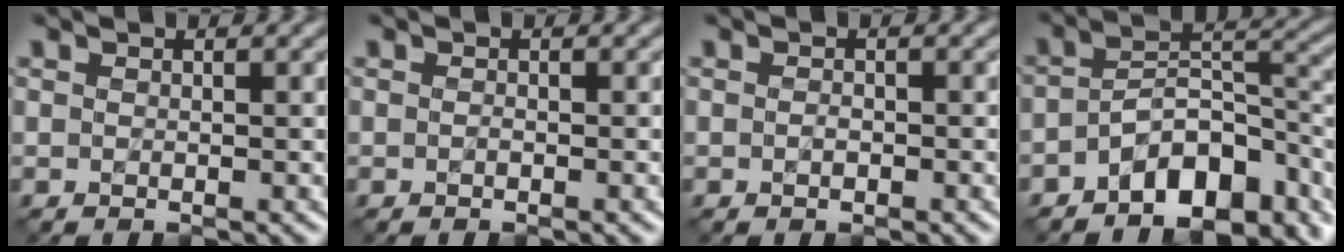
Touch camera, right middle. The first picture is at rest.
{"total": 0.0}
{"total": 0.6, "force": [-0.2, 0.4, 0.4], "torque": [-0.010, 0.001, -0.004]}
{"total": 9.1, "force": [-5.2, 4.2, 6.1], "torque": [-0.075, 0.006, -0.091]}